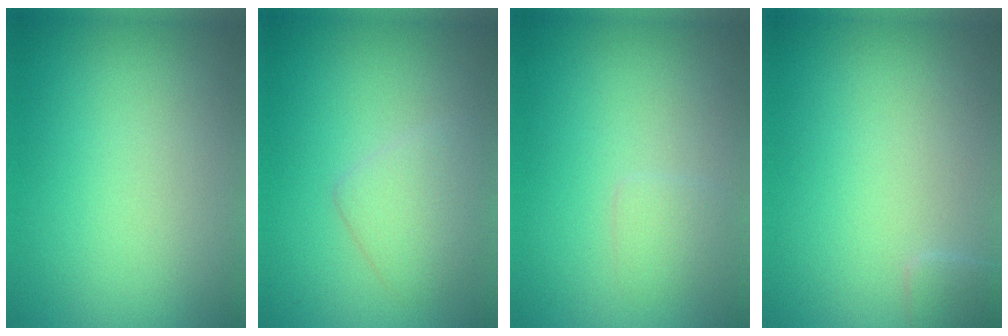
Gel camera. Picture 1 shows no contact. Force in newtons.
{"total": 2.6, "press": 2.6, "slide": 0.0}
{"total": 1.1, "press": 1.1, "slide": 0.1}
{"total": 0.8, "press": 0.8, "slide": 0.0}